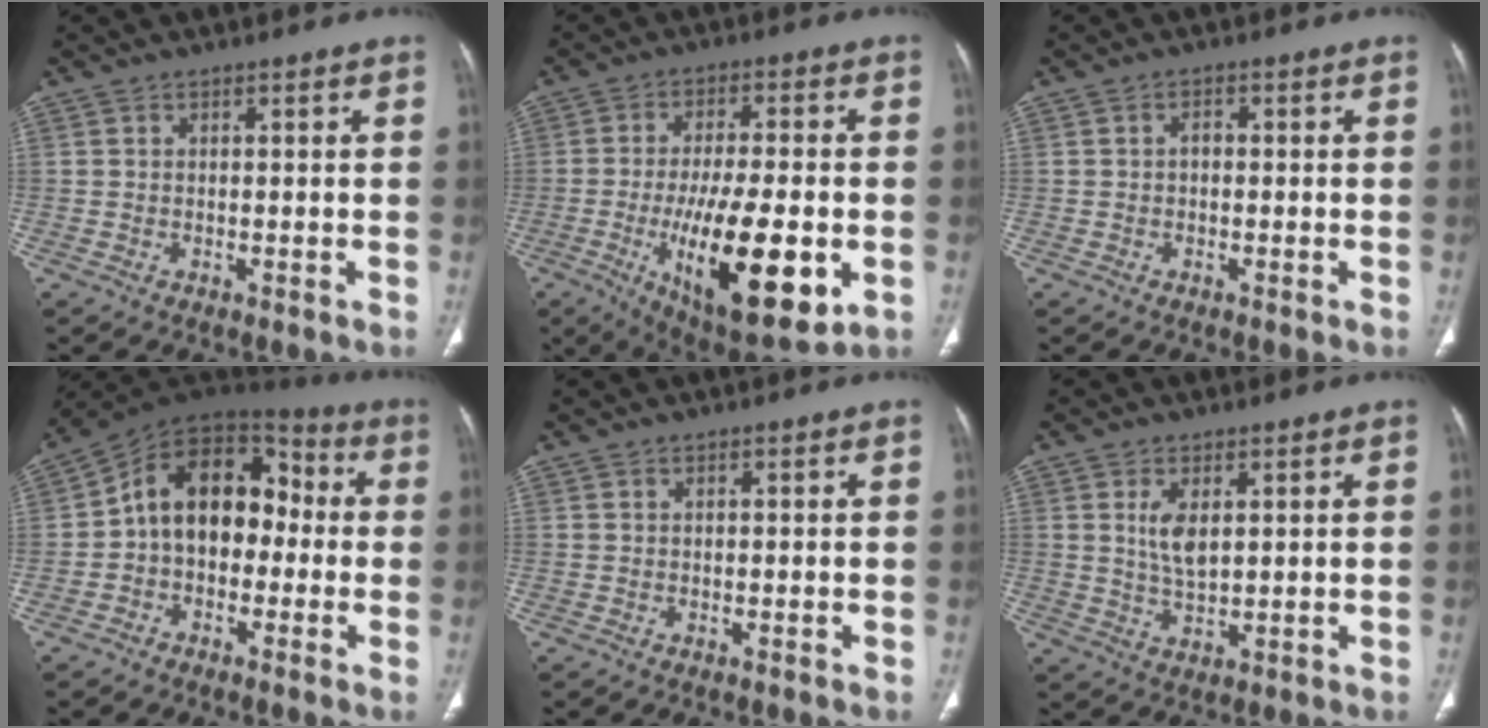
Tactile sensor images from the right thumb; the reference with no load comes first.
{"total": 20.7, "force": [-5.5, 6.9, 18.7], "torque": [-0.301, -0.013, -0.072]}
{"total": 1.1, "force": [-0.2, 0.7, 0.8], "torque": [-0.009, 0.004, -0.007]}
{"total": 14.8, "force": [-0.9, 10.5, 10.4], "torque": [-0.126, 0.055, -0.032]}
{"total": 0.0}
{"total": 5.0, "force": [1.5, 2.4, 4.1], "torque": [-0.078, -0.011, 0.034]}